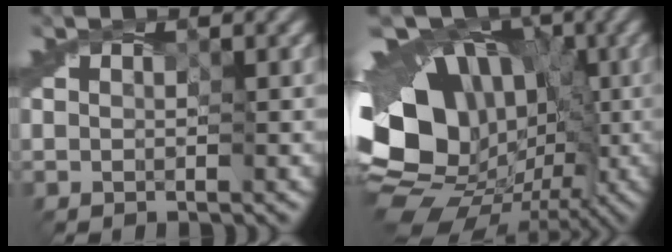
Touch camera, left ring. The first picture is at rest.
{"total": 18.0, "force": [-0.1, 14.2, 11.1], "torque": [-0.182, 0.016, -0.018]}